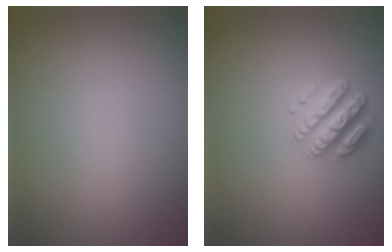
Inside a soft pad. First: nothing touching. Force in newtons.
{"total": 2.9, "press": 2.8, "slide": 1.1}